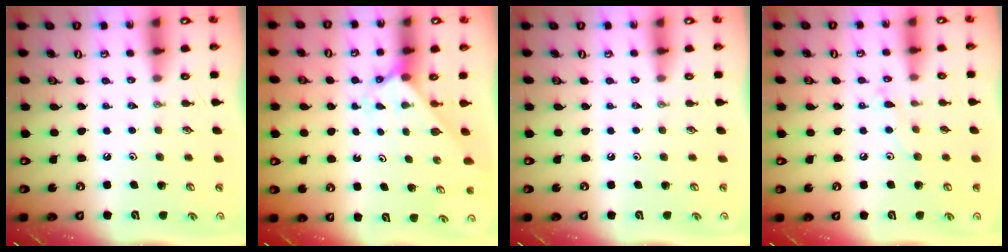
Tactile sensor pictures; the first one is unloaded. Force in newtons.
{"total": 2.3, "press": 2.3, "slide": 0.2}
{"total": 0.0}
{"total": 7.0, "press": 7.0, "slide": 0.3}